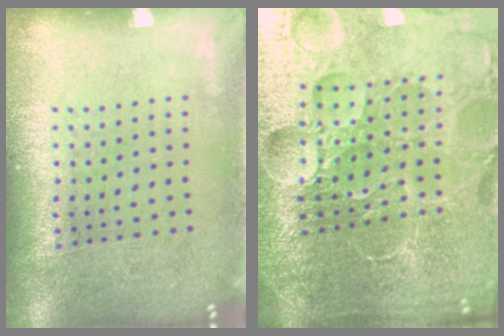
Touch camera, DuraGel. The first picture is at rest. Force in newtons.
{"total": 6.9, "press": 6.0, "slide": 3.2}